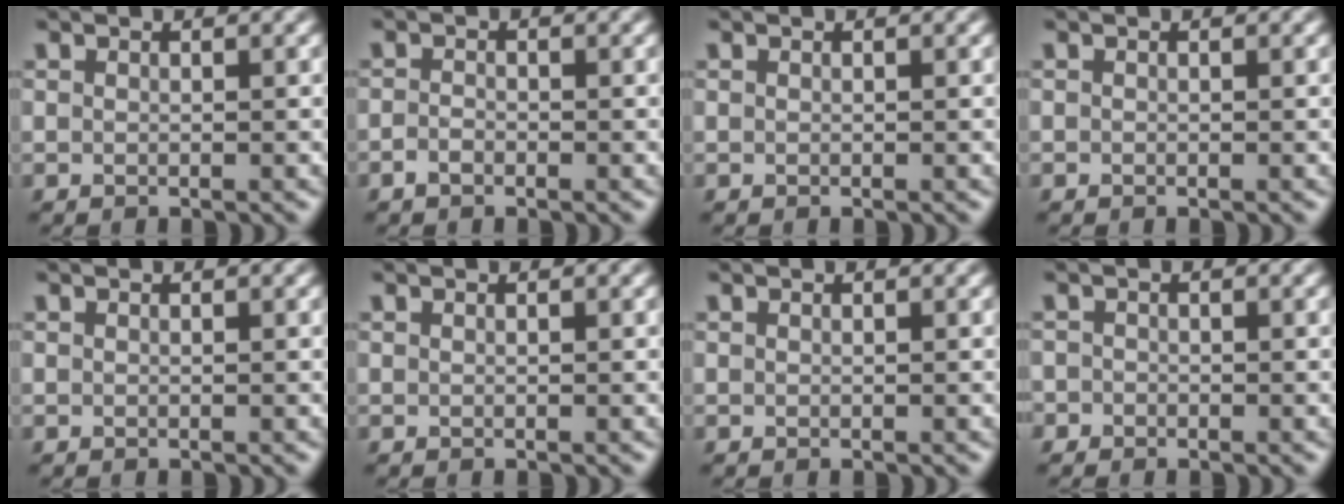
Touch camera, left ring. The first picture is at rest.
{"total": 1.1, "force": [-0.7, 0.6, 0.6], "torque": [-0.012, 0.000, -0.015]}
{"total": 0.0}
{"total": 0.0}
{"total": 0.0}
{"total": 0.0}
{"total": 0.0}
{"total": 0.8, "force": [-0.5, 0.7, -0.1], "torque": [0.008, -0.003, -0.011]}